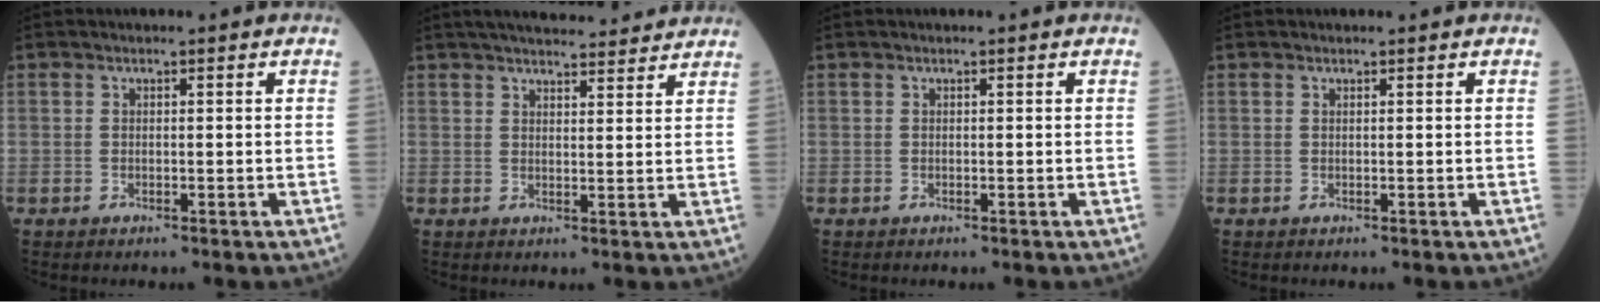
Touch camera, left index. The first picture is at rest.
{"total": 13.6, "force": [12.5, 2.1, 5.0], "torque": [-0.070, 0.026, 0.165]}
{"total": 0.0}
{"total": 0.0}